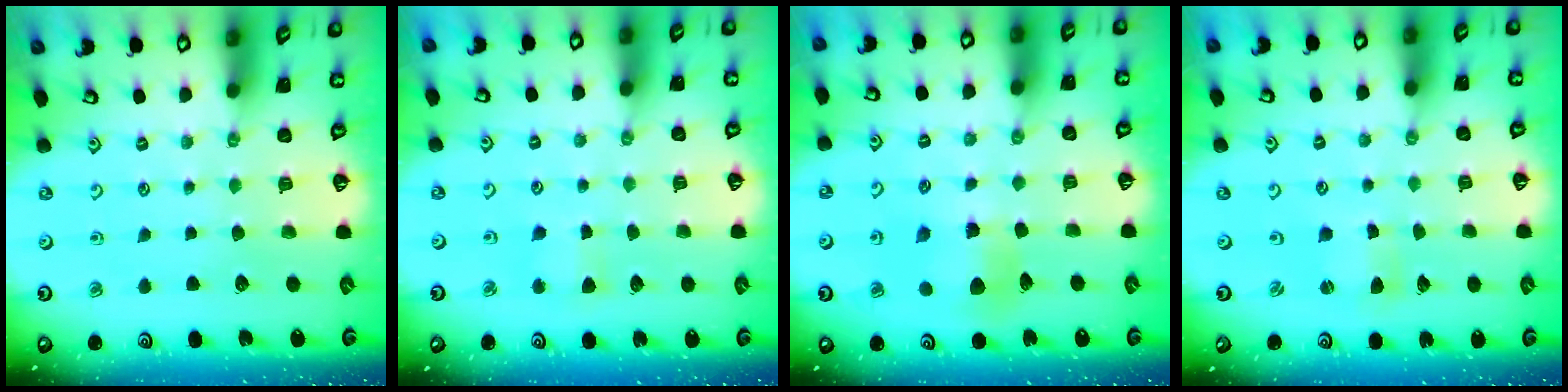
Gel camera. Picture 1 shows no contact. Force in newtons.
{"total": 3.5, "press": 3.5, "slide": 0.5}
{"total": 6.8, "press": 6.8, "slide": 0.2}
{"total": 1.6, "press": 1.6, "slide": 0.3}